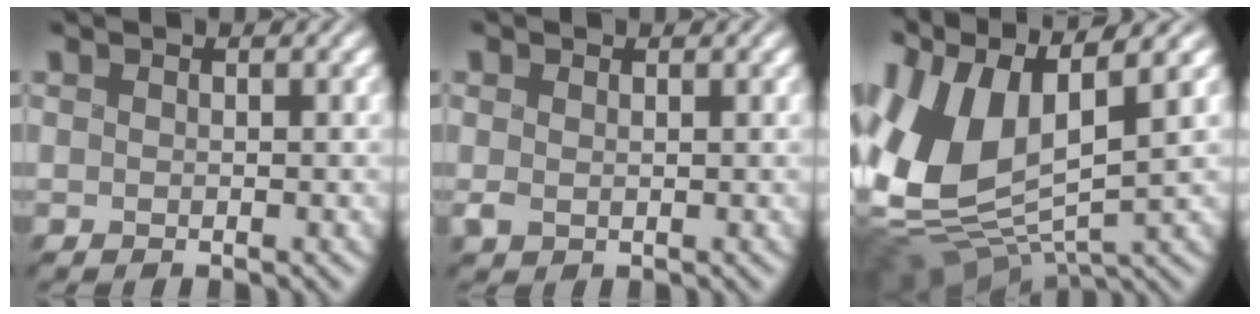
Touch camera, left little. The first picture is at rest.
{"total": 0.9, "force": [0.3, 0.7, 0.5], "torque": [-0.011, -0.004, 0.006]}
{"total": 12.9, "force": [1.9, 7.2, 10.5], "torque": [-0.246, -0.002, 0.034]}